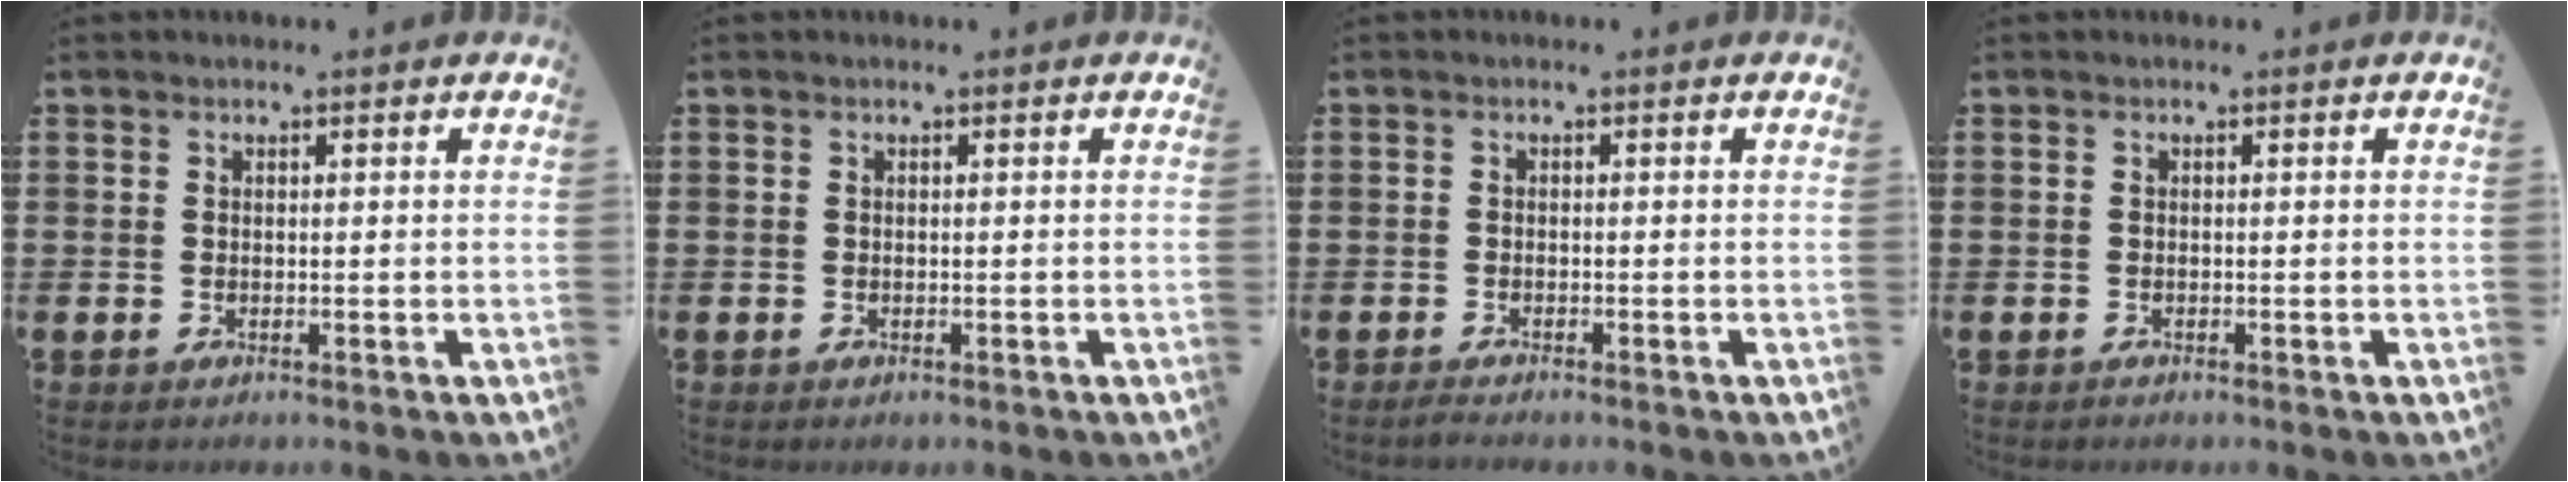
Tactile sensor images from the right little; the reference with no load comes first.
{"total": 0.0}
{"total": 0.8, "force": [-0.6, 0.0, 0.4], "torque": [-0.009, -0.003, -0.012]}
{"total": 0.0}